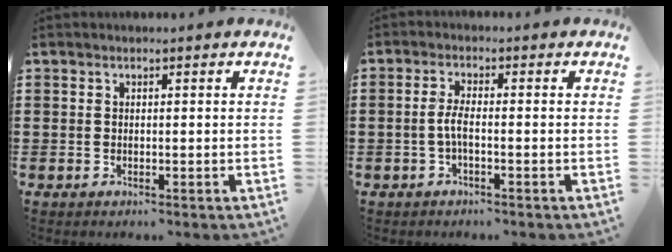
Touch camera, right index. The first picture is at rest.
{"total": 3.0, "force": [-0.9, 0.6, 2.8], "torque": [-0.073, -0.007, -0.025]}